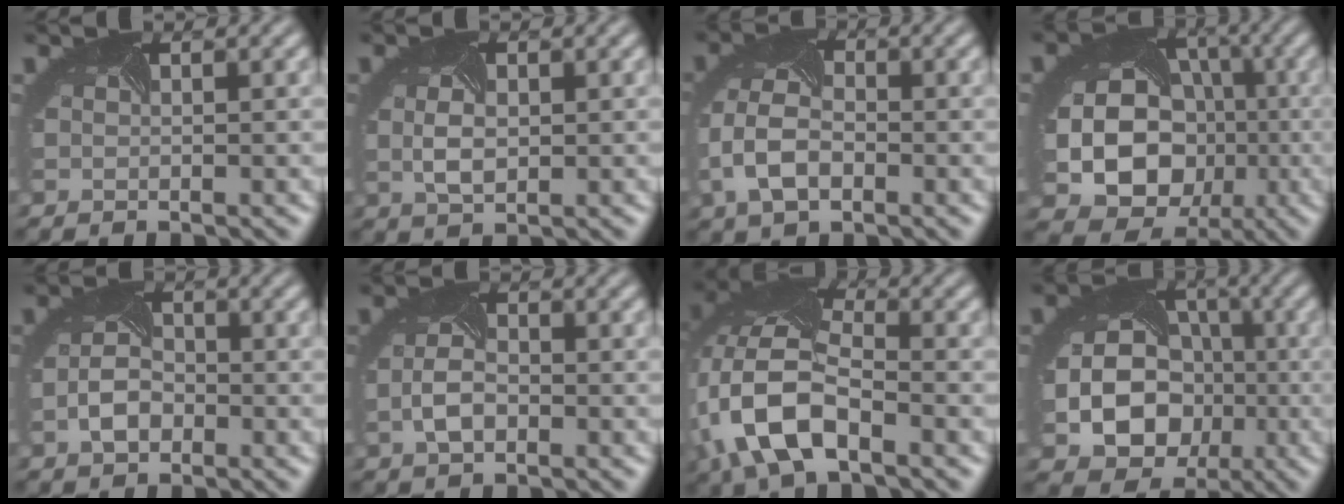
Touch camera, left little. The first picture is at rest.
{"total": 2.2, "force": [0.2, 1.3, 1.8], "torque": [-0.048, -0.003, 0.006]}
{"total": 5.7, "force": [-1.6, 3.5, 4.2], "torque": [-0.103, -0.004, -0.038]}
{"total": 15.2, "force": [-2.2, 13.0, 7.6], "torque": [-0.167, -0.030, -0.034]}
{"total": 2.8, "force": [-1.1, 1.8, 1.9], "torque": [-0.041, -0.002, -0.024]}
{"total": 2.7, "force": [-0.7, 1.5, 2.1], "torque": [-0.056, -0.004, -0.015]}
{"total": 10.2, "force": [-3.5, 5.2, 8.1], "torque": [-0.188, 0.003, -0.075]}
{"total": 11.3, "force": [-2.3, 9.5, 5.7], "torque": [-0.106, -0.039, -0.047]}